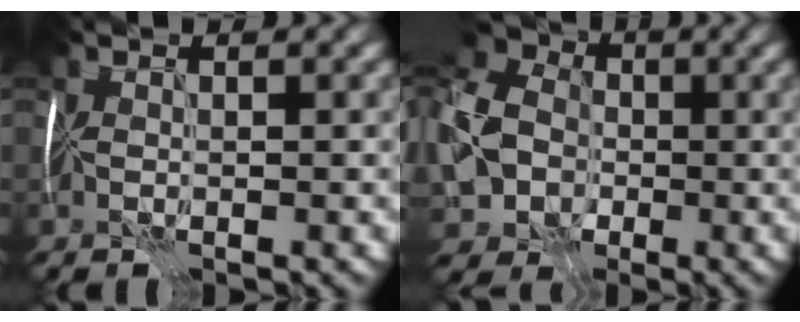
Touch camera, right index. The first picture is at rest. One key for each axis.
{"total": 9.9, "fx": -2.2, "fy": 8.0, "fz": 5.5, "tx": -0.137, "ty": -0.011, "tz": -0.044}